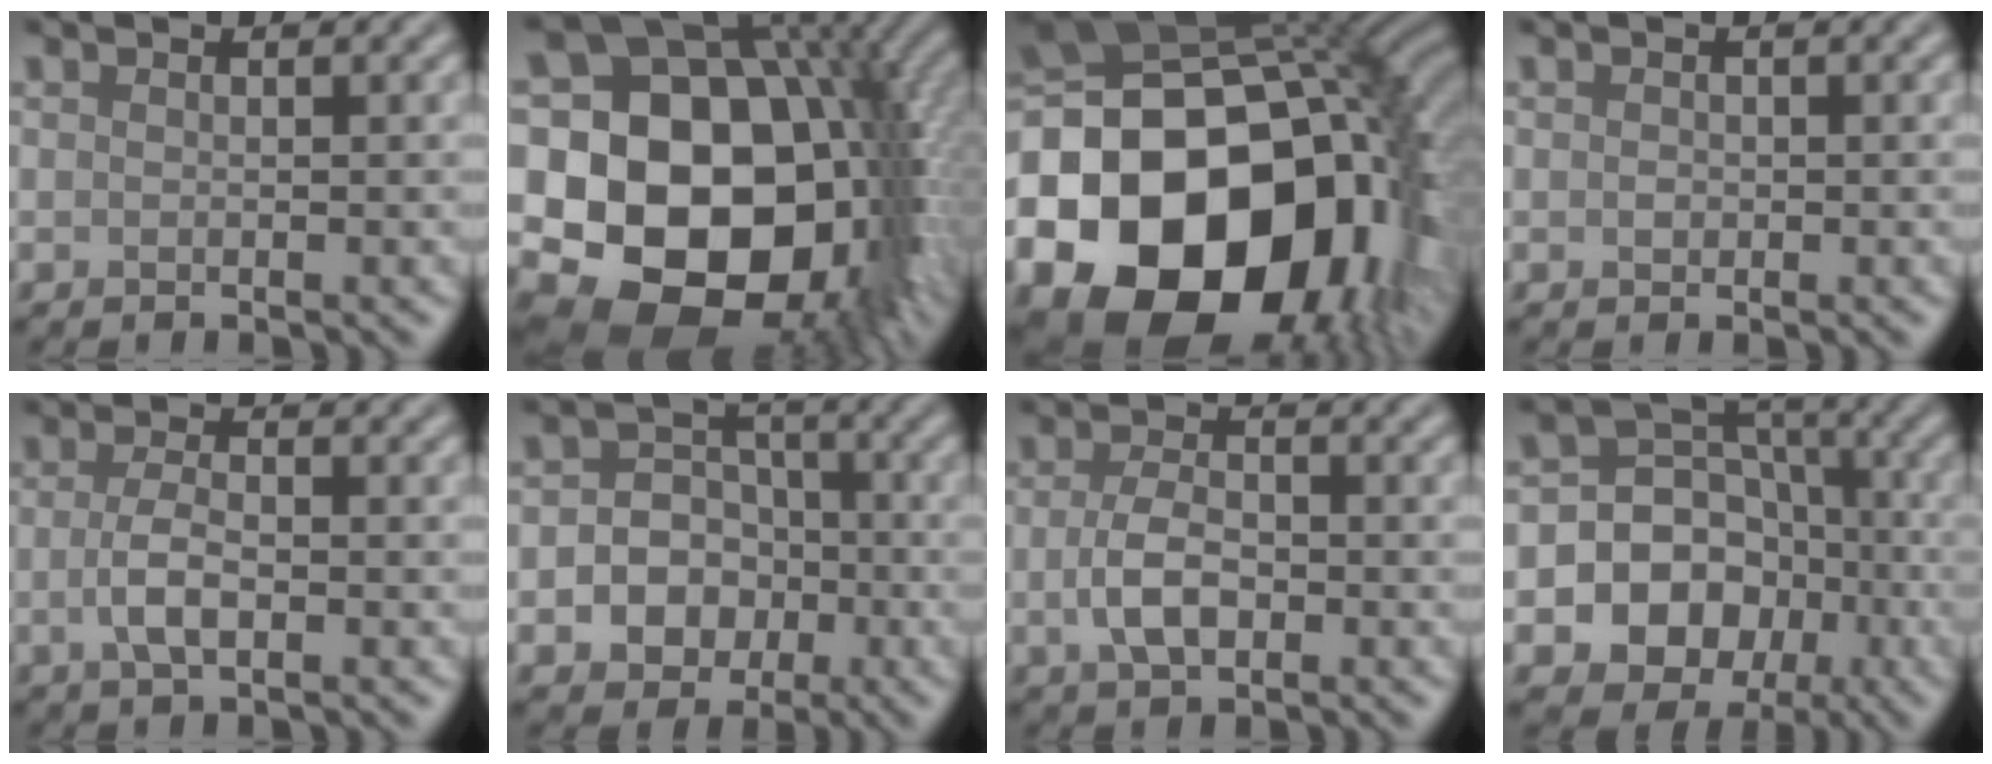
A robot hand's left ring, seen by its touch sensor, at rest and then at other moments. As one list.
[{"total": 21.5, "force": [-1.6, 15.6, 14.7], "torque": [-0.215, -0.016, -0.030]}, {"total": 21.8, "force": [-6.6, 15.6, 13.8], "torque": [-0.300, -0.025, -0.098]}, {"total": 0.6, "force": [0.0, 0.5, 0.3], "torque": [-0.004, -0.003, -0.001]}, {"total": 2.8, "force": [-0.5, 1.1, 2.5], "torque": [-0.054, -0.002, -0.013]}, {"total": 5.9, "force": [-1.5, 5.2, 2.3], "torque": [-0.018, 0.013, -0.046]}, {"total": 3.5, "force": [-0.7, 2.0, 2.8], "torque": [-0.060, -0.002, -0.014]}, {"total": 12.4, "force": [-4.1, 11.0, 3.7], "torque": [-0.067, -0.009, -0.083]}]